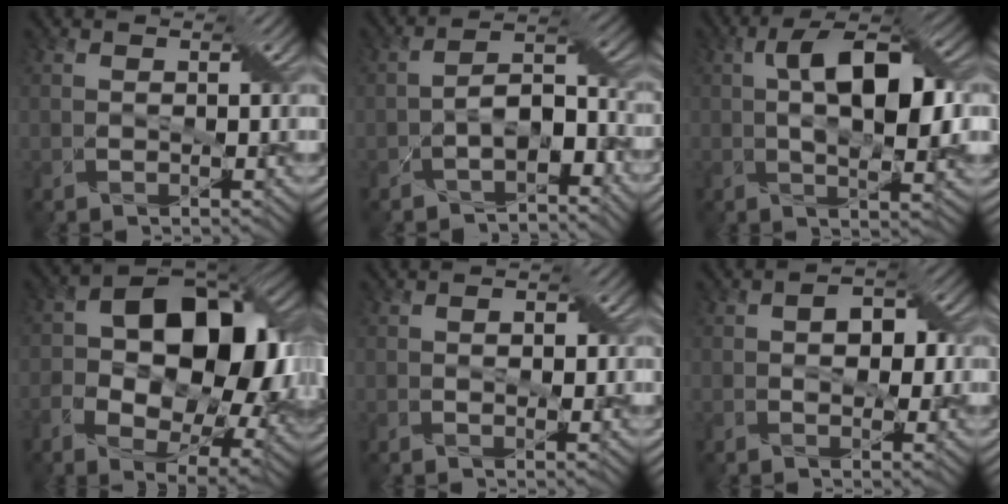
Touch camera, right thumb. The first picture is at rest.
{"total": 6.1, "force": [-3.7, 2.9, 3.8], "torque": [-0.054, 0.005, -0.072]}
{"total": 11.5, "force": [1.3, 4.5, 10.5], "torque": [-0.172, 0.008, 0.019]}
{"total": 16.2, "force": [0.3, 10.2, 12.5], "torque": [-0.188, -0.008, 0.003]}
{"total": 1.7, "force": [-0.1, 0.9, 1.4], "torque": [-0.018, -0.002, -0.002]}
{"total": 3.5, "force": [-0.1, 2.2, 2.7], "torque": [-0.041, 0.001, -0.008]}